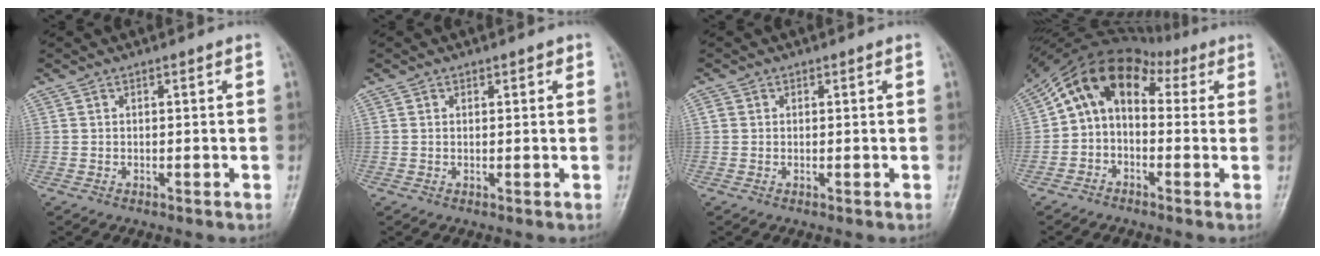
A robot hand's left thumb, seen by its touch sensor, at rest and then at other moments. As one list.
[{"total": 0.7, "force": [0.4, 0.6, 0.3], "torque": [0.002, -0.002, 0.004]}, {"total": 1.1, "force": [0.2, 1.0, 0.3], "torque": [0.003, 0.001, 0.002]}, {"total": 10.9, "force": [1.6, 7.8, 7.4], "torque": [-0.105, 0.052, 0.010]}]